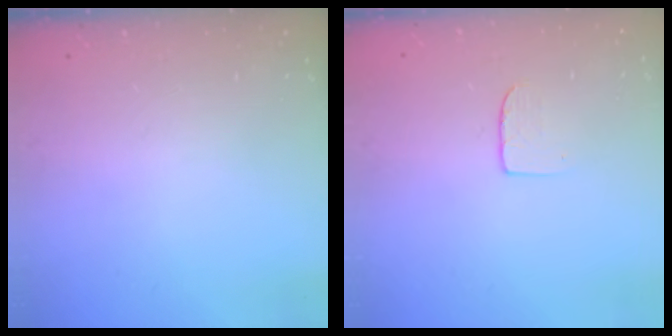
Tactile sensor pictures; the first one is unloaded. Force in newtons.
{"total": 4.7, "press": 4.7, "slide": 0.4}